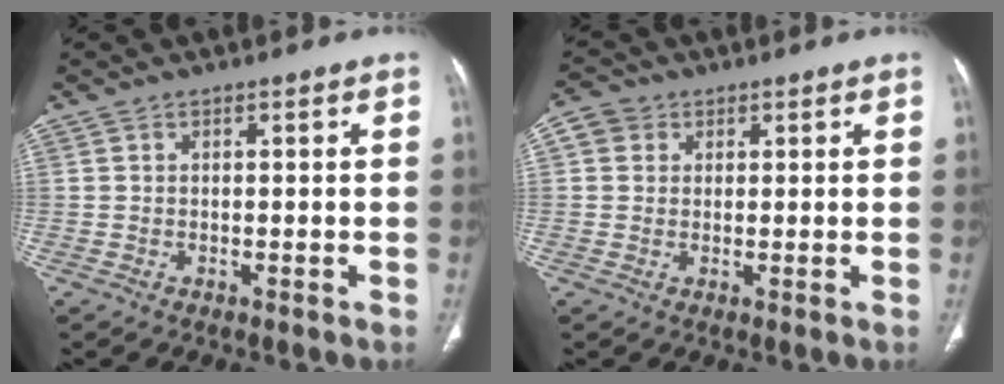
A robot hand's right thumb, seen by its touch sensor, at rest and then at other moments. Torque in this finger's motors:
{"motor_torque": [1.20, 1.12, 0.21, -0.25, 0.07]}